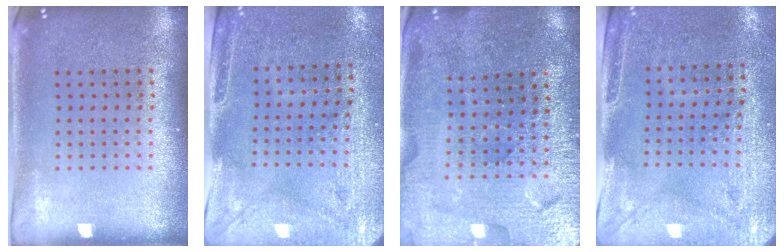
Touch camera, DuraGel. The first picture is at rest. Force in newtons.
{"total": 2.9, "press": 2.4, "slide": 1.5}
{"total": 3.3, "press": 3.3, "slide": 0.2}
{"total": 2.9, "press": 2.4, "slide": 1.5}